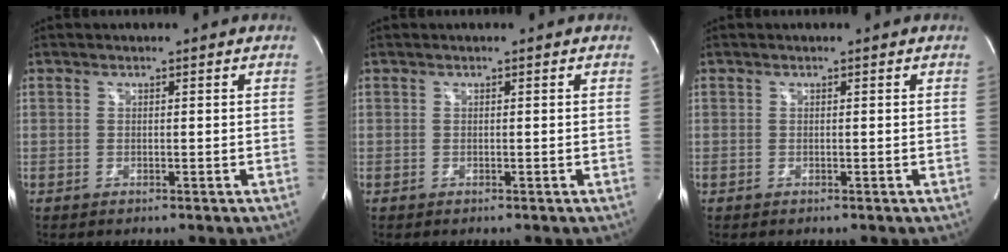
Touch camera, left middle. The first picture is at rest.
{"total": 0.0}
{"total": 0.0}